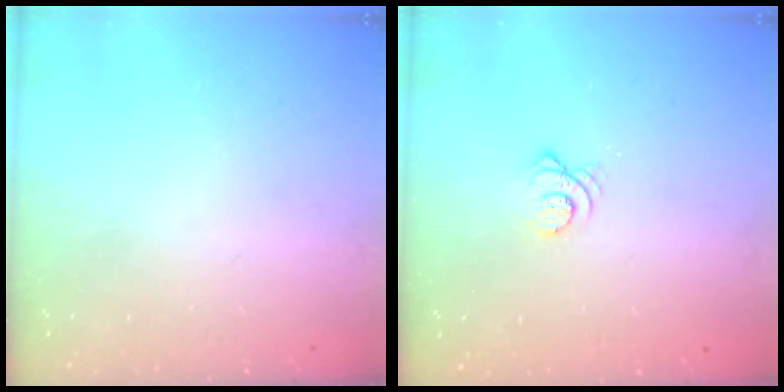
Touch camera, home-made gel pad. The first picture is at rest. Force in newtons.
{"total": 3.6, "press": 3.5, "slide": 0.5}